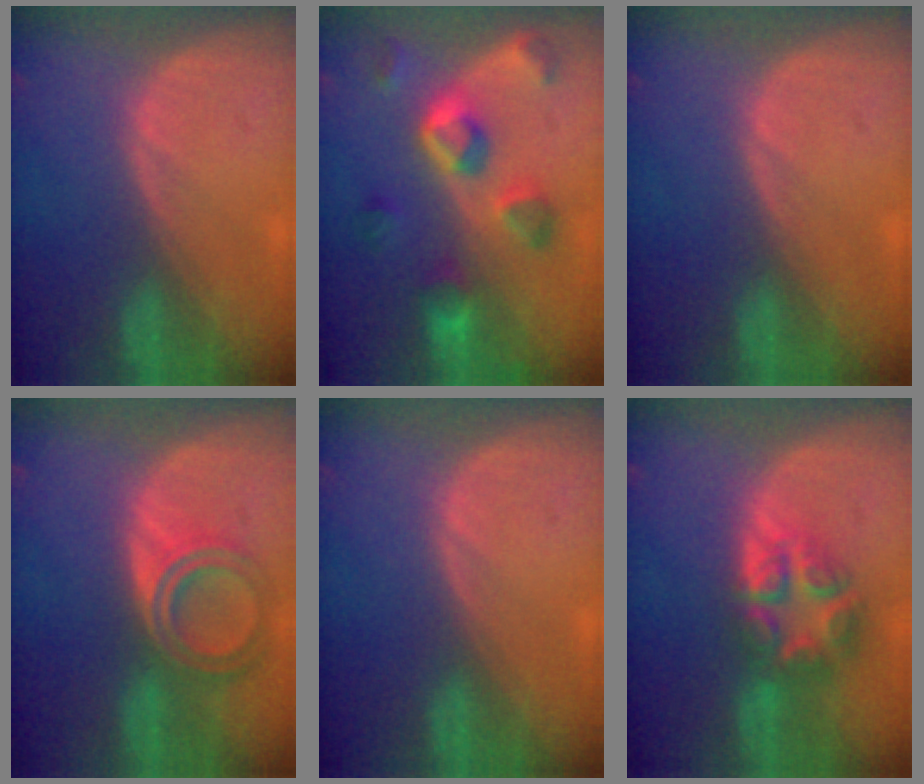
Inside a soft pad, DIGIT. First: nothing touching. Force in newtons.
{"total": 8.0, "press": 7.9, "slide": 1.3}
{"total": 0.0}
{"total": 6.6, "press": 5.9, "slide": 2.9}
{"total": 0.0}
{"total": 8.0, "press": 6.9, "slide": 4.2}